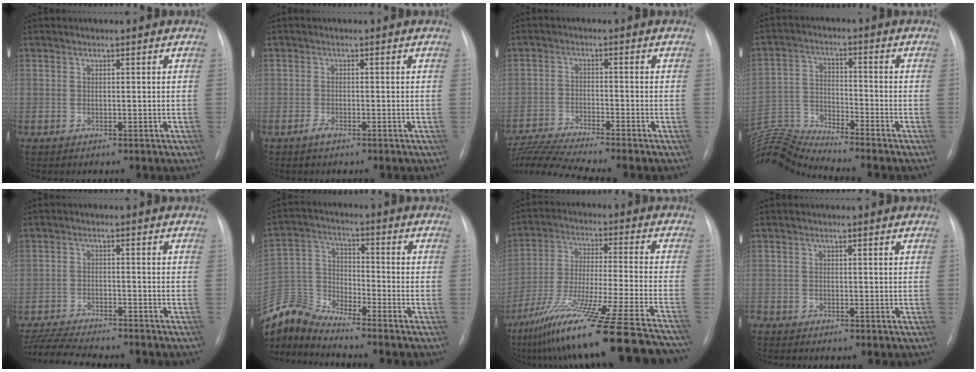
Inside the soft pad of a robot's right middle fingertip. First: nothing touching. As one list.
[{"total": 1.0, "force": [-0.7, 0.2, 0.7], "torque": [-0.017, -0.001, -0.013]}, {"total": 10.3, "force": [-9.2, -1.8, 4.1], "torque": [-0.076, -0.020, -0.163]}, {"total": 10.2, "force": [-9.9, -2.7, 0.5], "torque": [-0.020, 0.015, -0.190]}, {"total": 11.0, "force": [-10.1, 0.9, 4.4], "torque": [-0.075, -0.008, -0.159]}, {"total": 9.7, "force": [-9.7, -0.6, 0.7], "torque": [-0.029, 0.017, -0.195]}, {"total": 27.2, "force": [-22.6, -1.5, 15.0], "torque": [-0.203, -0.053, -0.356]}, {"total": 0.5, "force": [-0.5, 0.1, -0.1], "torque": [0.004, 0.000, -0.011]}]